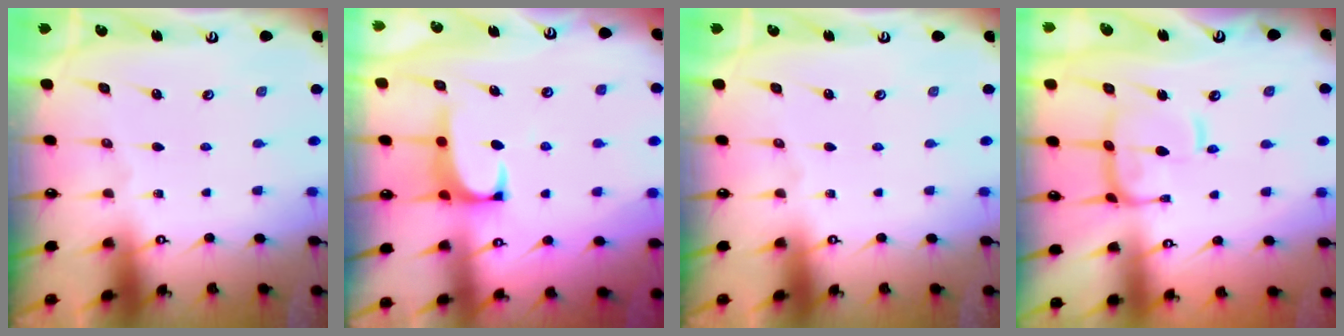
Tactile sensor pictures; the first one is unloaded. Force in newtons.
{"total": 0.9, "press": 0.7, "slide": 0.6}
{"total": 0.0}
{"total": 5.8, "press": 5.7, "slide": 0.8}